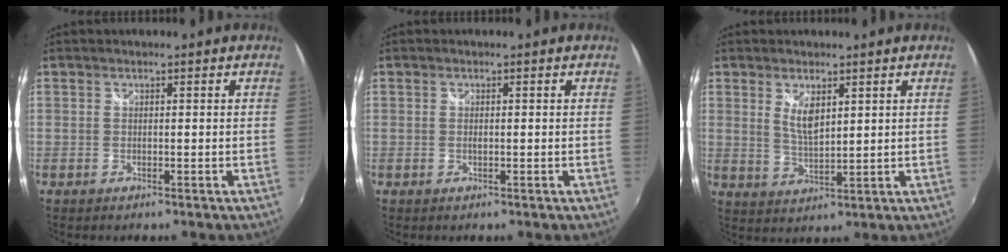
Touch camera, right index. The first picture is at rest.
{"total": 0.6, "force": [0.0, 0.2, 0.6], "torque": [-0.014, 0.001, -0.001]}
{"total": 4.9, "force": [2.0, 1.8, 4.1], "torque": [-0.073, -0.007, 0.039]}